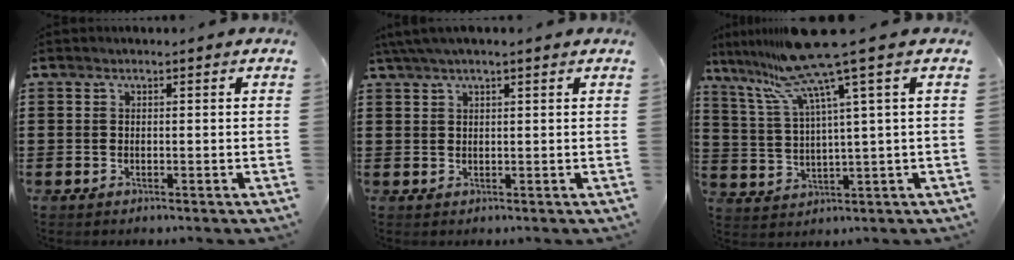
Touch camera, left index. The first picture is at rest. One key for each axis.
{"total": 2.6, "fx": 1.8, "fy": 0.2, "fz": 1.9, "tx": -0.039, "ty": 0.004, "tz": 0.033}
{"total": 11.7, "fx": 7.8, "fy": -0.5, "fz": 8.7, "tx": -0.214, "ty": -0.046, "tz": 0.124}